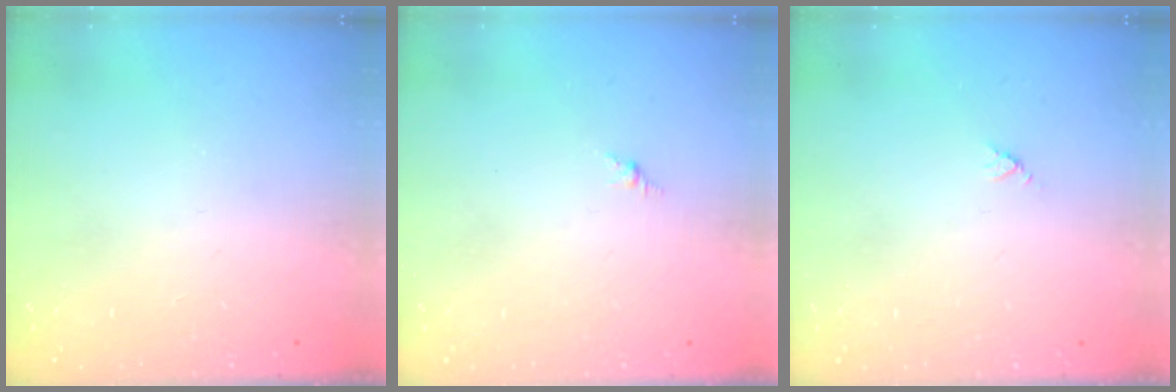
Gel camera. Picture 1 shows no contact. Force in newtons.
{"total": 0.0}
{"total": 2.9, "press": 2.9, "slide": 0.3}